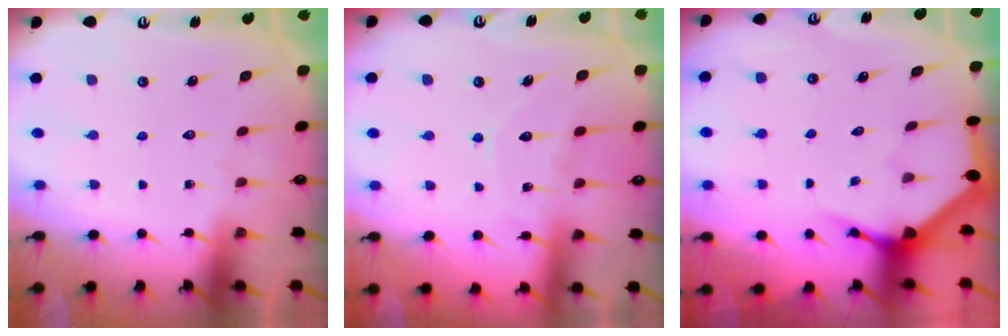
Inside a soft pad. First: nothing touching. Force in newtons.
{"total": 7.9, "press": 7.8, "slide": 0.7}
{"total": 3.9, "press": 3.8, "slide": 0.4}